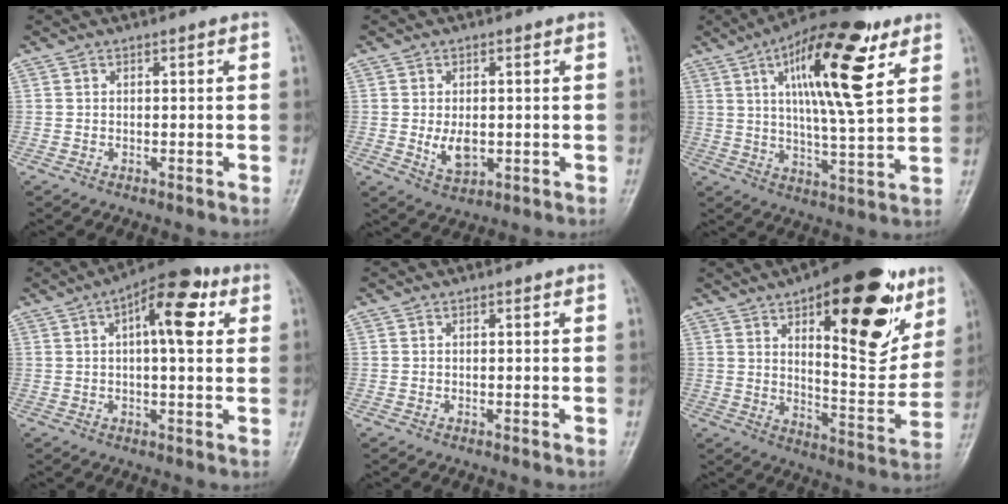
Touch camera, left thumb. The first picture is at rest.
{"total": 4.9, "force": [-0.3, 3.0, 3.8], "torque": [-0.057, -0.009, 0.003]}
{"total": 19.3, "force": [8.3, 5.6, 16.5], "torque": [-0.246, -0.024, 0.130]}
{"total": 11.7, "force": [3.9, 4.6, 10.1], "torque": [-0.134, 0.017, 0.048]}
{"total": 0.0}
{"total": 25.7, "force": [12.9, 10.1, 19.7], "torque": [-0.229, -0.051, 0.191]}